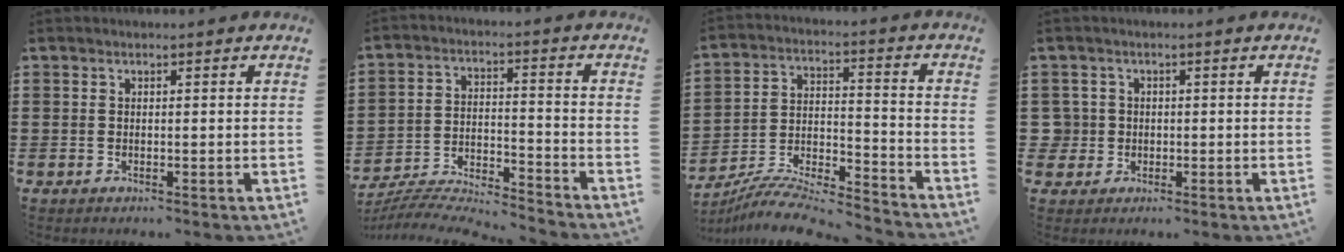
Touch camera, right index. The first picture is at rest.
{"total": 6.3, "force": [-6.2, 0.3, 1.2], "torque": [-0.036, -0.005, -0.129]}
{"total": 8.3, "force": [-7.9, 0.8, 2.3], "torque": [-0.051, 0.001, -0.161]}
{"total": 2.6, "force": [-0.3, 2.6, 0.3], "torque": [-0.027, 0.004, -0.012]}